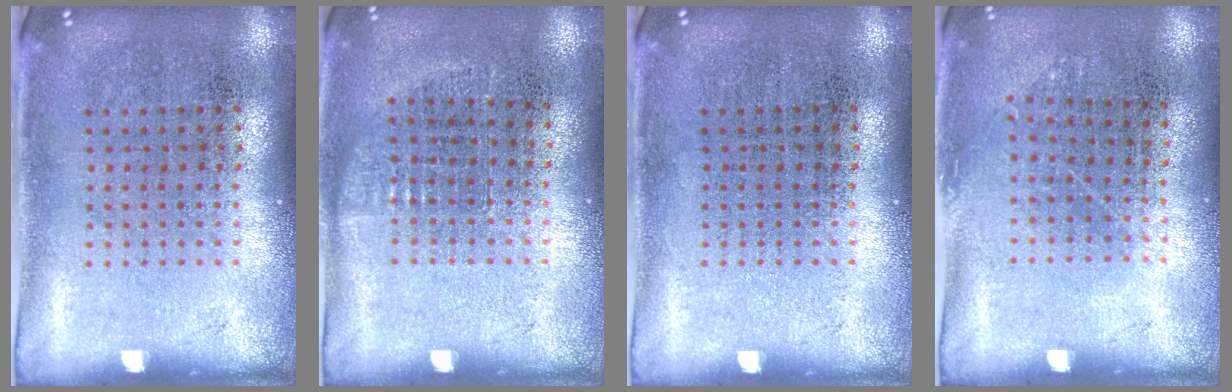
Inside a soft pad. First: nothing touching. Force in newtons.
{"total": 0.7, "press": 0.6, "slide": 0.3}
{"total": 0.0}
{"total": 0.8, "press": 0.6, "slide": 0.6}